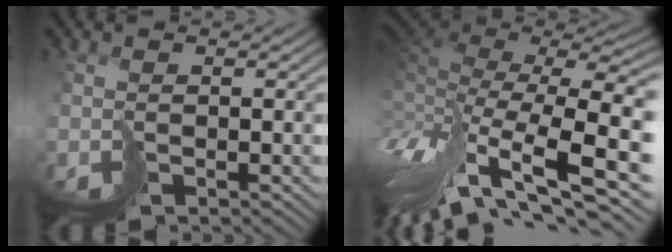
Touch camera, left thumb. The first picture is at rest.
{"total": 16.2, "force": [-2.8, 5.5, 15.0], "torque": [-0.307, 0.000, -0.039]}